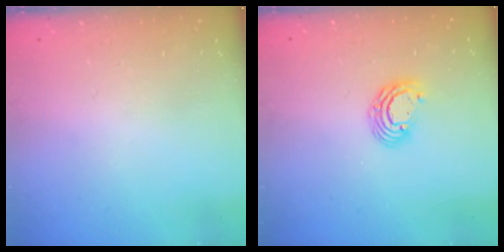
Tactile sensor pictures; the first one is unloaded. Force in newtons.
{"total": 6.1, "press": 6.1, "slide": 0.3}